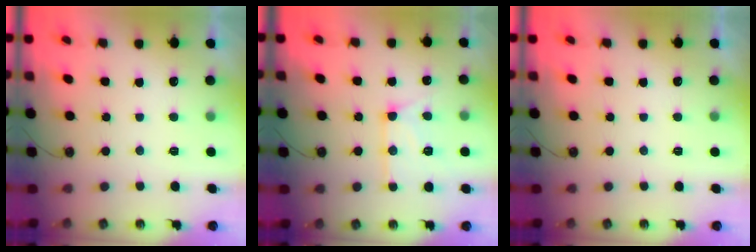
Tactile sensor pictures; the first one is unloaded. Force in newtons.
{"total": 13.6, "press": 13.5, "slide": 1.2}
{"total": 0.0}